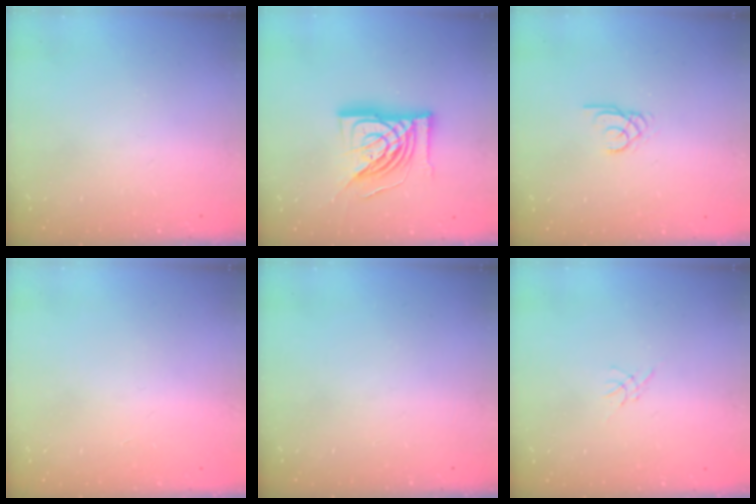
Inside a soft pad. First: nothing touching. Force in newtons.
{"total": 18.1, "press": 18.0, "slide": 2.4}
{"total": 1.9, "press": 1.9, "slide": 0.0}
{"total": 0.8, "press": 0.8, "slide": 0.2}
{"total": 0.0}
{"total": 0.0}